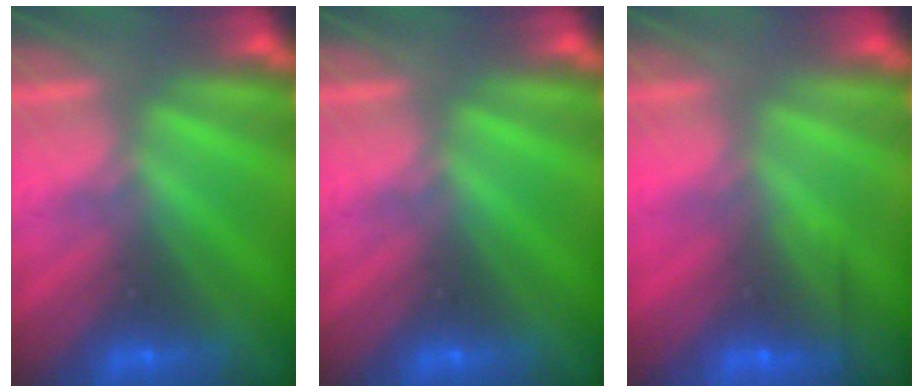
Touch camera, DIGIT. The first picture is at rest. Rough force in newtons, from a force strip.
{"total": 0.0}
{"total": 2.4}